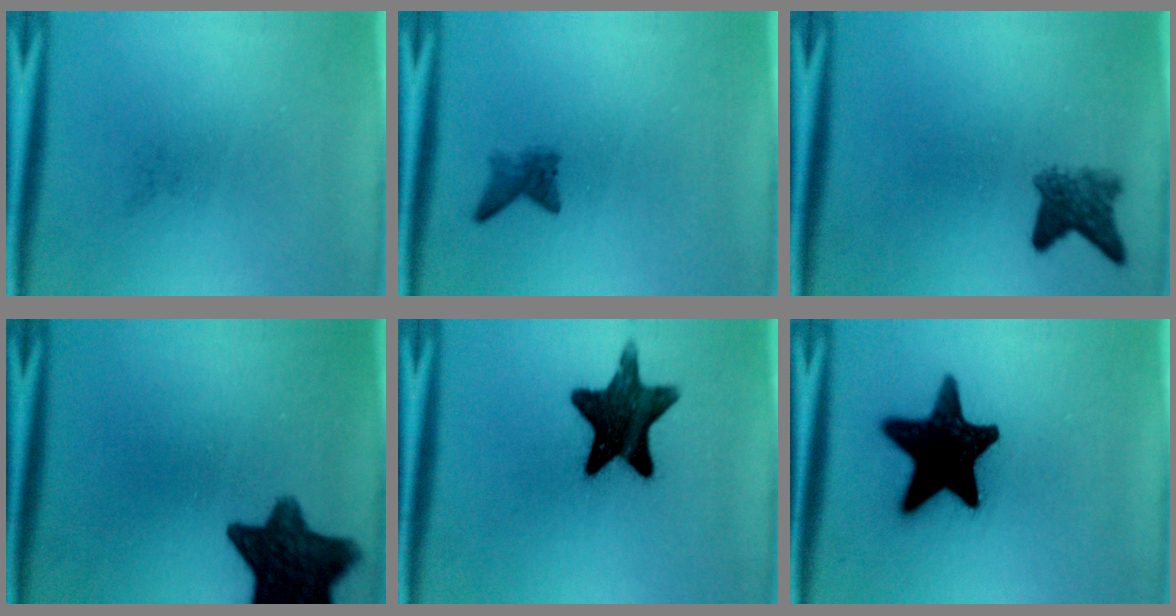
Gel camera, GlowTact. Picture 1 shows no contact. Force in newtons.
{"total": 1.9}
{"total": 3.7}
{"total": 12.2}
{"total": 14.5}
{"total": 18.2}